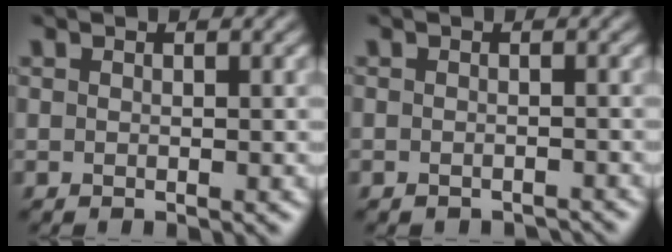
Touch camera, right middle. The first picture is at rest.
{"total": 1.4, "force": [-1.4, 0.2, 0.2], "torque": [0.000, -0.004, -0.019]}